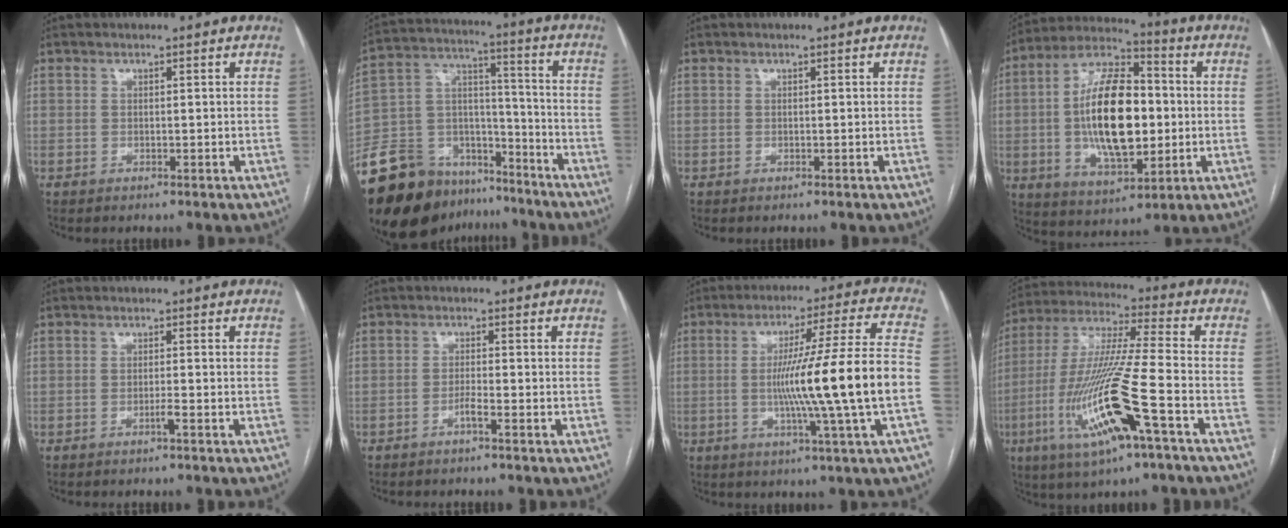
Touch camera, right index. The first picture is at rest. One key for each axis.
{"total": 21.2, "fx": -16.0, "fy": 11.5, "fz": 7.5, "tx": -0.177, "ty": 0.040, "tz": -0.270}
{"total": 0.0}
{"total": 17.7, "fx": -0.4, "fy": 7.5, "fz": 16.0, "tx": -0.300, "ty": 0.013, "tz": -0.004}
{"total": 1.2, "fx": -0.7, "fy": -0.3, "fz": 0.9, "tx": -0.017, "ty": 0.000, "tz": -0.013}
{"total": 1.6, "fx": -1.1, "fy": -0.2, "fz": 1.2, "tx": -0.021, "ty": 0.002, "tz": -0.021}
{"total": 17.1, "fx": -2.5, "fy": -2.3, "fz": 16.7, "tx": -0.273, "ty": -0.003, "tz": -0.045}
{"total": 18.1, "fx": -6.8, "fy": 0.6, "fz": 16.7, "tx": -0.355, "ty": -0.020, "tz": -0.128}